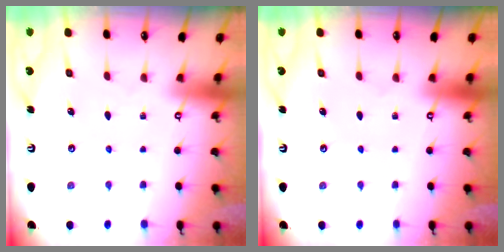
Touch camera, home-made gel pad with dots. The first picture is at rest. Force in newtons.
{"total": 0.0}